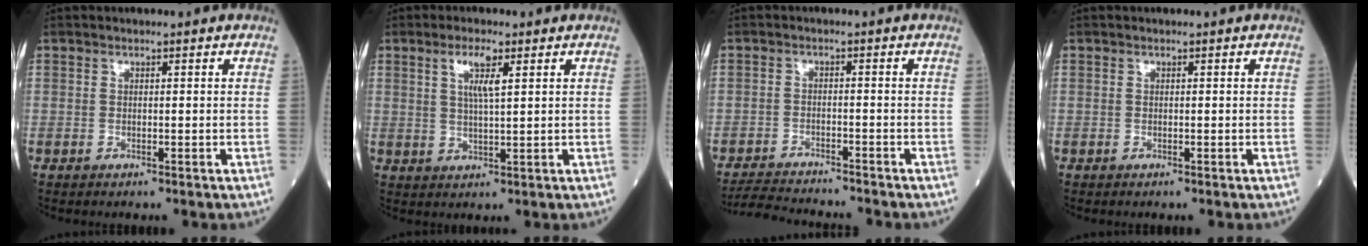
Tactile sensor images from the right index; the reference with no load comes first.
{"total": 4.3, "force": [1.9, 0.5, 3.9], "torque": [-0.075, 0.001, 0.035]}
{"total": 6.7, "force": [-6.5, 0.2, 1.3], "torque": [-0.019, -0.015, -0.112]}
{"total": 0.0}